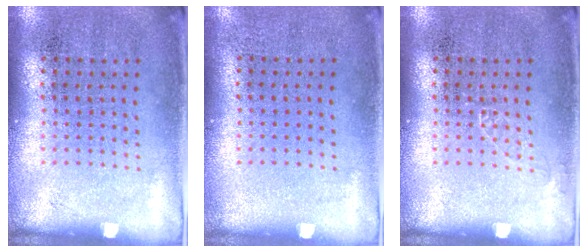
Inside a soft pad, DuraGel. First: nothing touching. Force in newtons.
{"total": 0.0}
{"total": 0.6, "press": 0.6, "slide": 0.0}